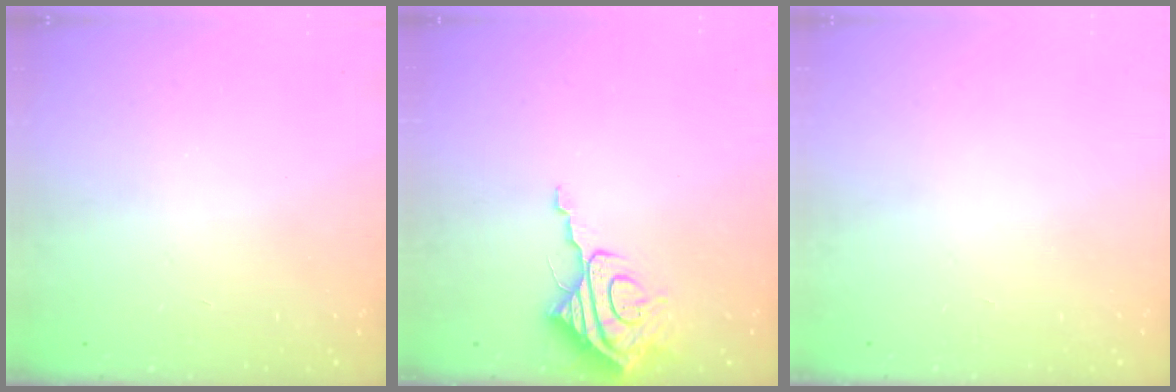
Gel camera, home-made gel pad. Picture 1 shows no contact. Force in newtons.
{"total": 10.1, "press": 10.0, "slide": 0.9}
{"total": 0.0}